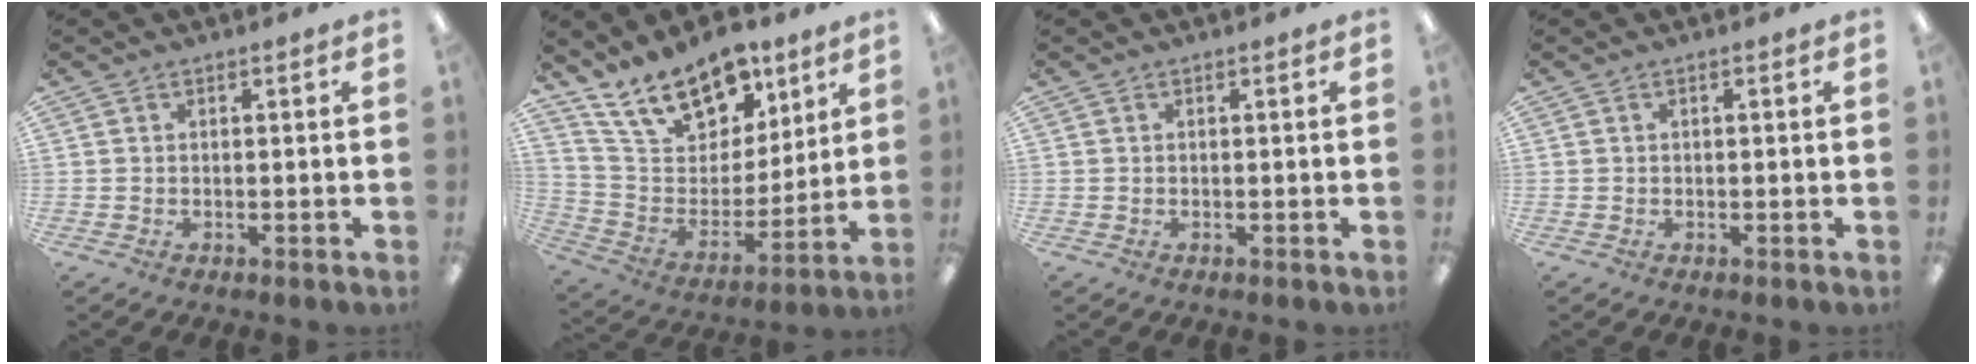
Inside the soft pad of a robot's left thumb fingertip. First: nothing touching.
{"total": 17.7, "force": [12.7, 9.3, 8.0], "torque": [-0.142, -0.071, 0.232]}
{"total": 0.0}
{"total": 0.0}